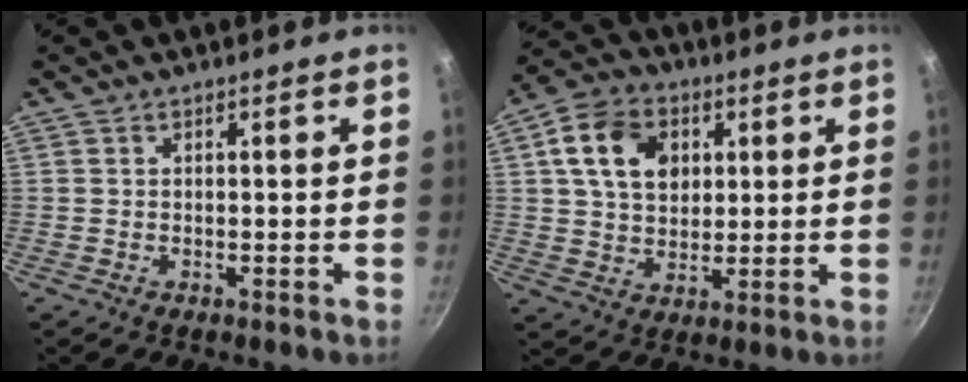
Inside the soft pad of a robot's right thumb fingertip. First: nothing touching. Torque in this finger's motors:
{"motor_torque": [0.11, 2.88, 1.33, 0.05, 0.12]}